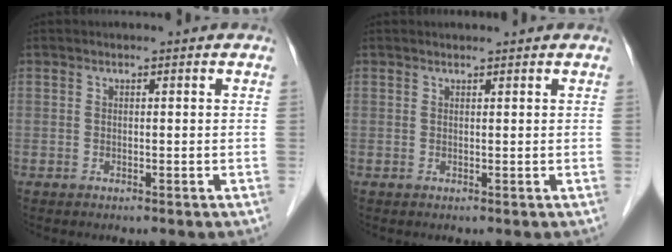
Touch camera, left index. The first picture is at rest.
{"total": 0.7, "force": [0.7, 0.0, 0.1], "torque": [-0.008, 0.002, 0.013]}